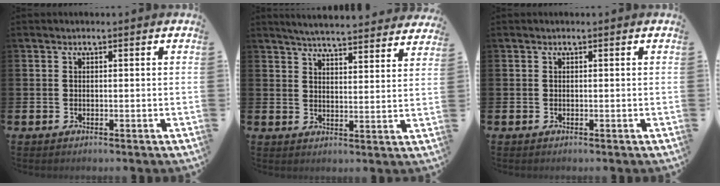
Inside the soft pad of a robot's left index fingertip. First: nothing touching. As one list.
[{"total": 5.3, "force": [5.3, 0.1, 0.7], "torque": [-0.028, -0.037, 0.092]}, {"total": 0.0}]